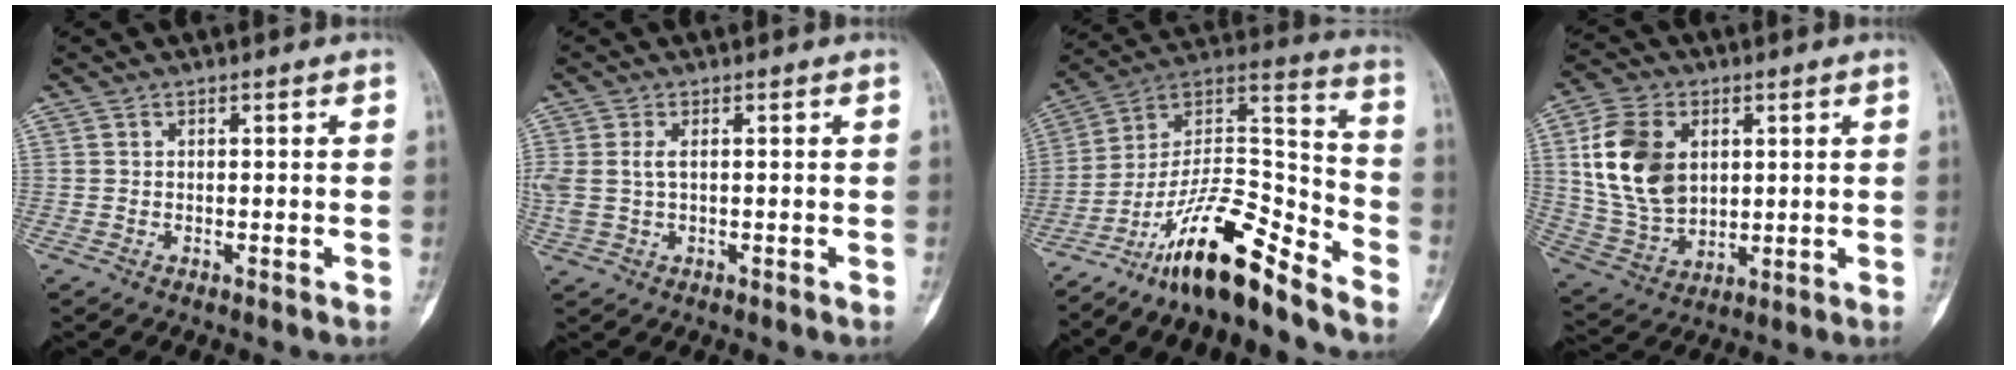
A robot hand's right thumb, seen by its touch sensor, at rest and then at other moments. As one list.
[{"total": 4.1, "force": [0.4, 2.2, 3.4], "torque": [-0.105, 0.010, 0.013]}, {"total": 18.7, "force": [-14.1, 4.3, 11.5], "torque": [-0.181, 0.118, -0.248]}, {"total": 15.4, "force": [3.5, 10.7, 10.6], "torque": [-0.190, -0.007, 0.075]}]